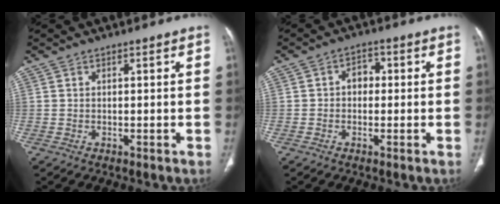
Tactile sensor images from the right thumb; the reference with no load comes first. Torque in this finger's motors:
{"motor_torque": [0.19, 0.11, 0.40, -0.02, 0.02]}